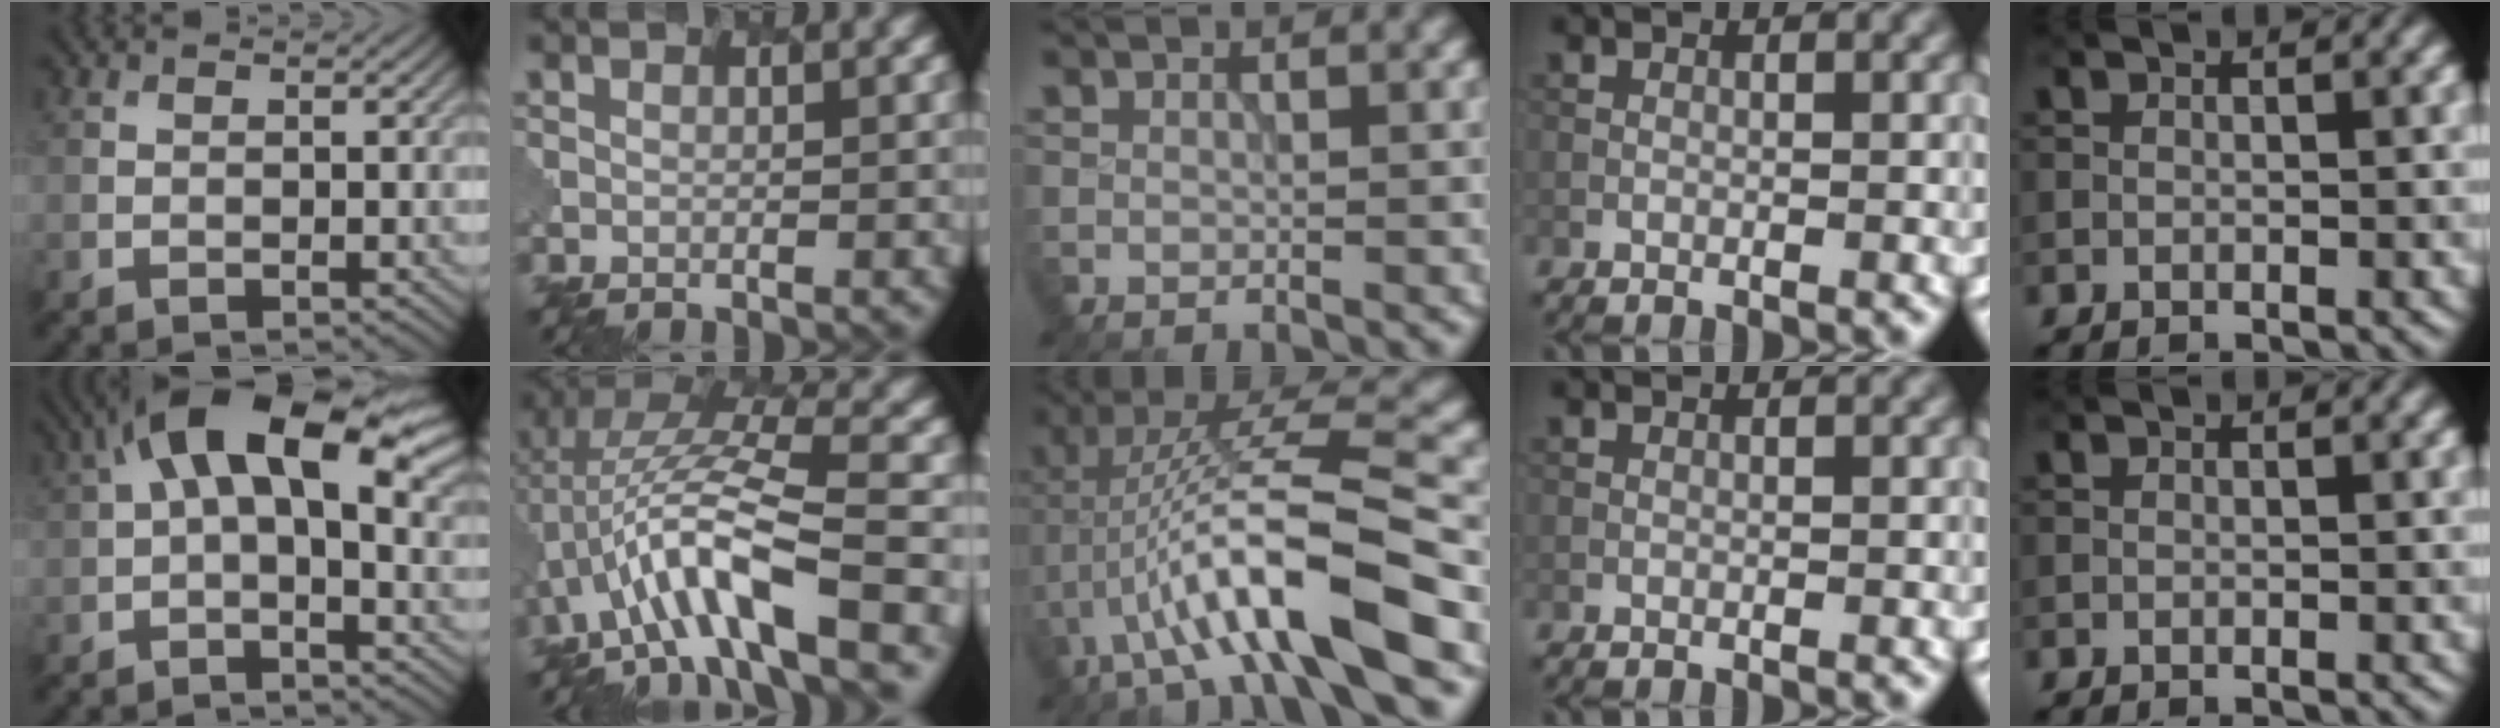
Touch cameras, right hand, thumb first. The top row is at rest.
{"thumb": {"total": 14.5, "force": [4.8, 6.6, 12.0], "torque": [-0.206, 0.013, 0.076]}, "index": {"total": 9.0, "force": [-2.1, 2.8, 8.3], "torque": [-0.157, 0.020, -0.040]}, "middle": {"total": 10.5, "force": [-3.6, 1.8, 9.6], "torque": [-0.172, 0.025, -0.064]}}